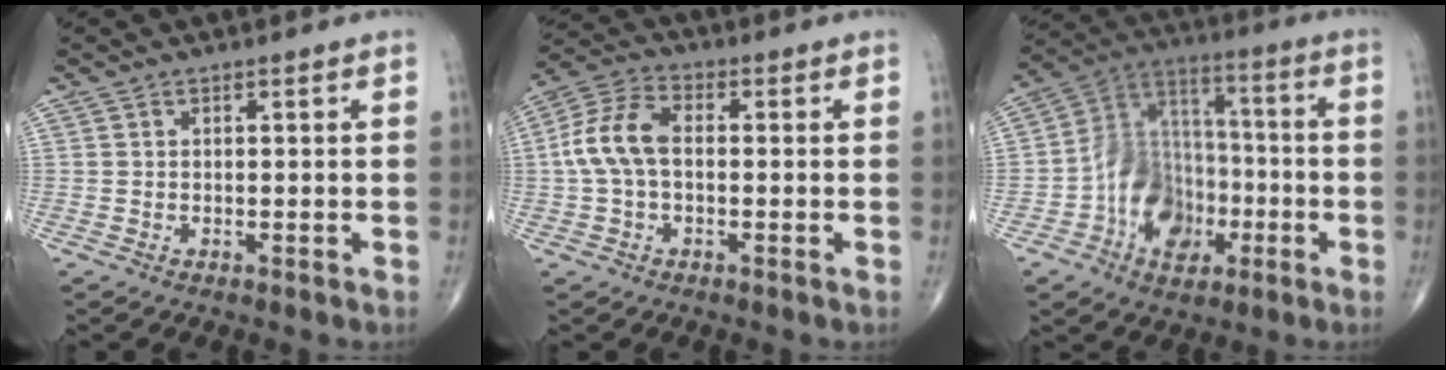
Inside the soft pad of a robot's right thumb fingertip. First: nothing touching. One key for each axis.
{"total": 9.4, "fx": -0.1, "fy": 5.6, "fz": 7.5, "tx": -0.160, "ty": 0.029, "tz": -0.010}
{"total": 14.8, "fx": -4.6, "fy": 11.4, "fz": 8.2, "tx": -0.093, "ty": 0.047, "tz": -0.081}